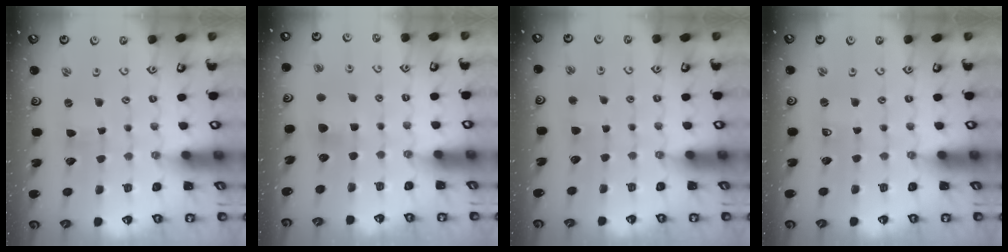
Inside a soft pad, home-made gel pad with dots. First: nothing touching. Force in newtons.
{"total": 5.5, "press": 5.5, "slide": 0.7}
{"total": 2.4, "press": 2.4, "slide": 0.5}
{"total": 1.2, "press": 1.2, "slide": 0.2}